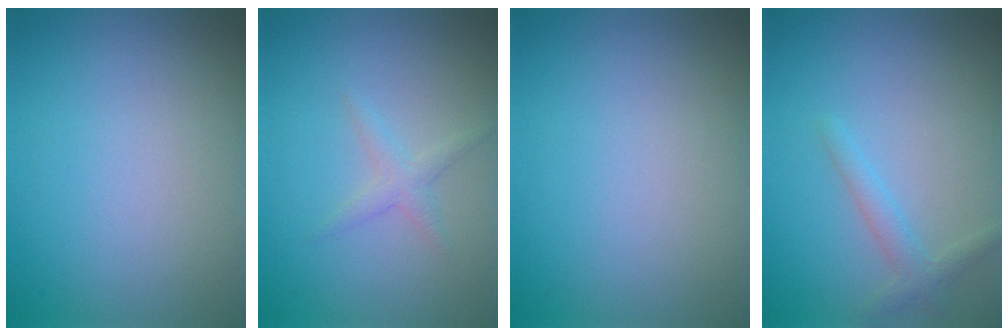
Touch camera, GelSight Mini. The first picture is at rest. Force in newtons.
{"total": 1.3, "press": 1.3, "slide": 0.1}
{"total": 0.0}
{"total": 1.6, "press": 1.6, "slide": 0.1}